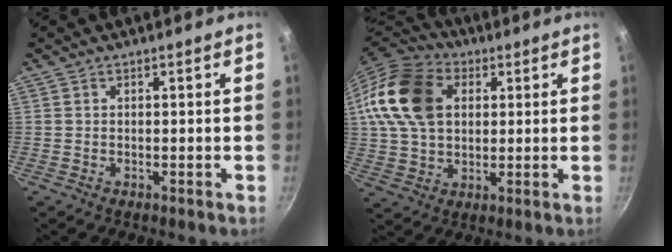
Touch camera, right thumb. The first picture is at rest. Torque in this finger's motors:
{"motor_torque": [1.81, 1.91, 0.43, -0.23, 0.38]}